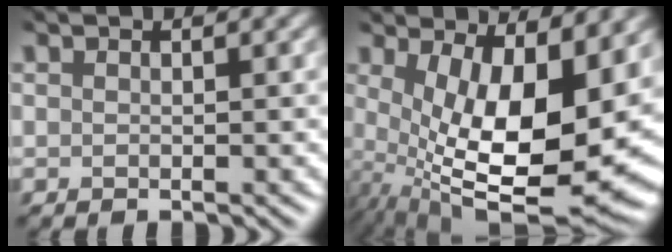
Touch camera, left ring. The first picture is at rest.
{"total": 14.9, "force": [0.6, 6.1, 13.5], "torque": [-0.202, -0.018, 0.041]}